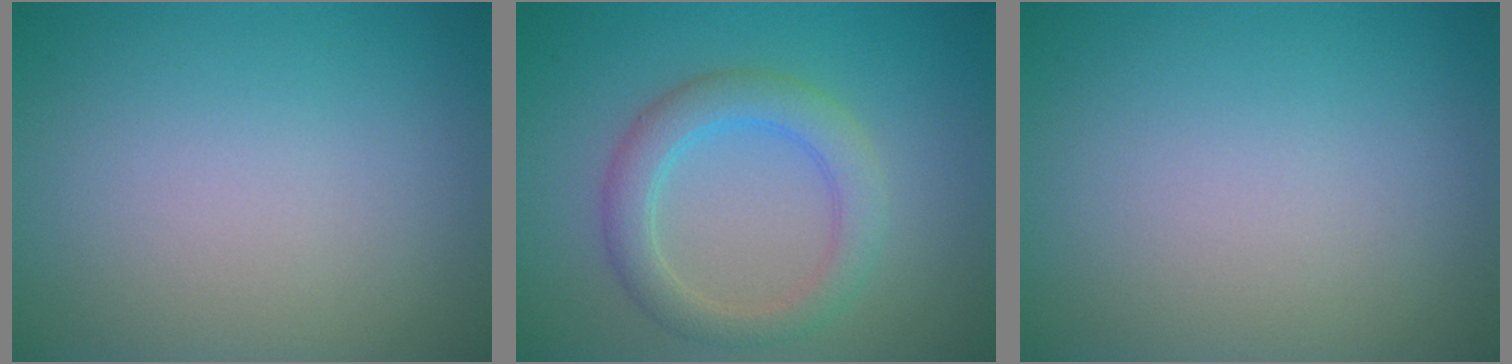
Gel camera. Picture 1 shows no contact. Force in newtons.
{"total": 3.7, "press": 3.7, "slide": 0.2}
{"total": 0.0}